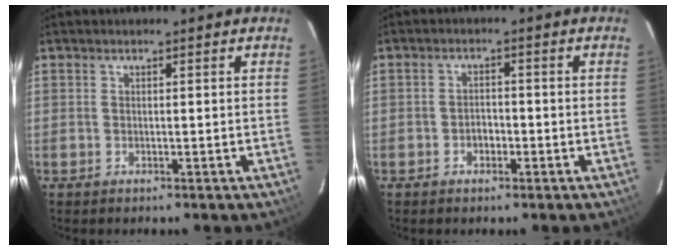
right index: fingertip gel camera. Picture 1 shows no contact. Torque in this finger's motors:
{"motor_torque": [-0.04, 0.03, -0.01, 0.00]}